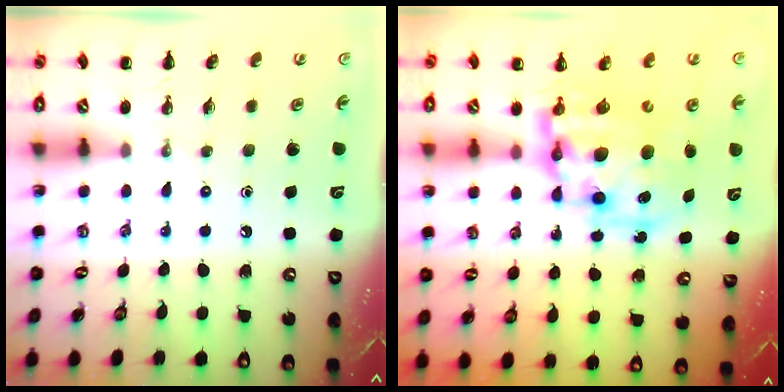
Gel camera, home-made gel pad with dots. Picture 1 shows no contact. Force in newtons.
{"total": 13.2, "press": 12.9, "slide": 2.8}